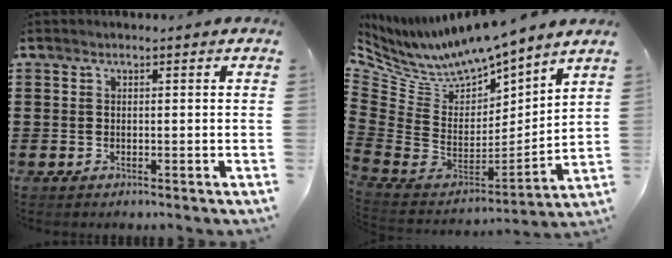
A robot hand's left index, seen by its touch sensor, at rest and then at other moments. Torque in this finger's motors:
{"motor_torque": [1.07, -1.07, 0.44, 0.08]}